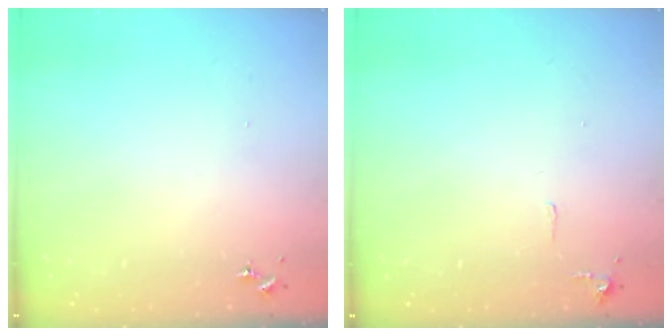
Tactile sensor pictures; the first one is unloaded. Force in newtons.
{"total": 5.0, "press": 5.0, "slide": 0.8}